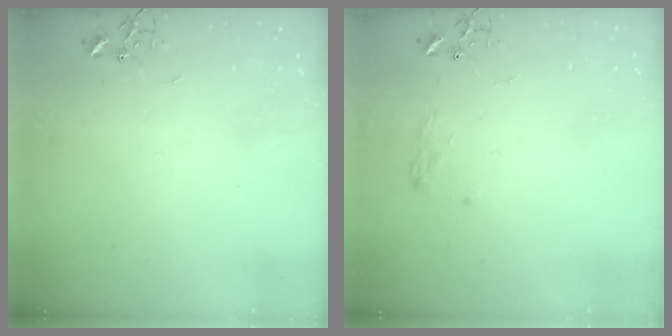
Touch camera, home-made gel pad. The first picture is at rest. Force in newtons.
{"total": 8.4, "press": 8.4, "slide": 0.9}